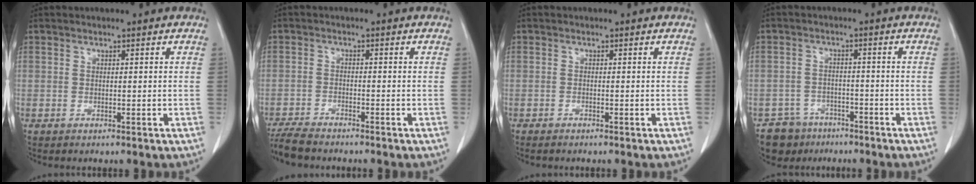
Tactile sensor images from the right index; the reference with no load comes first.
{"total": 5.2, "force": [-4.8, 0.7, 2.0], "torque": [-0.035, -0.016, -0.087]}
{"total": 0.7, "force": [-0.6, 0.0, 0.2], "torque": [-0.006, -0.001, -0.012]}
{"total": 5.8, "force": [-4.2, 4.0, -0.1], "torque": [0.007, 0.009, -0.067]}